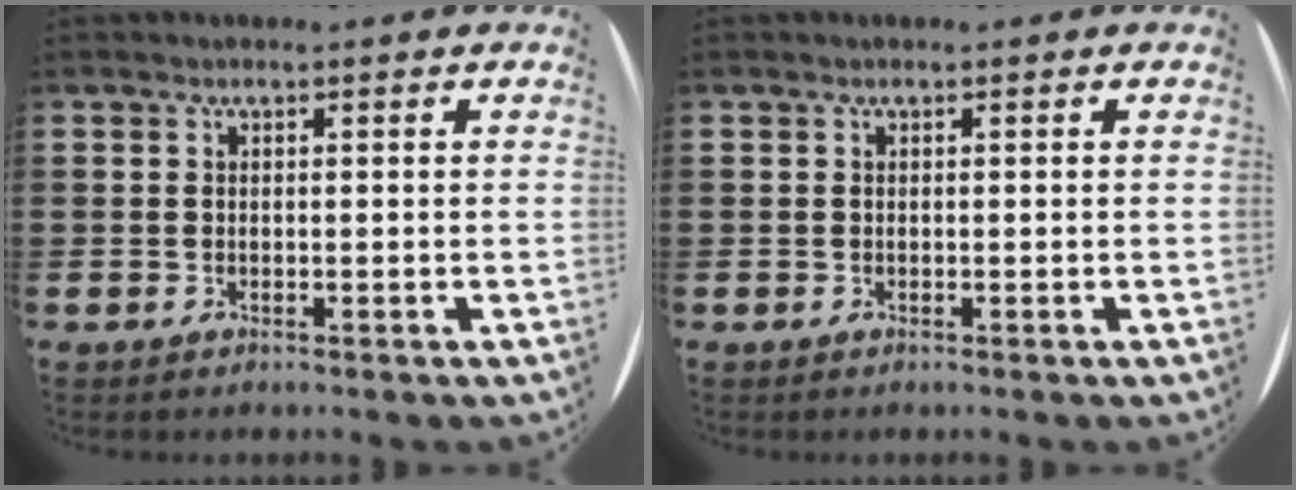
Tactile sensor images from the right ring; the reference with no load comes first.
{"total": 0.0}